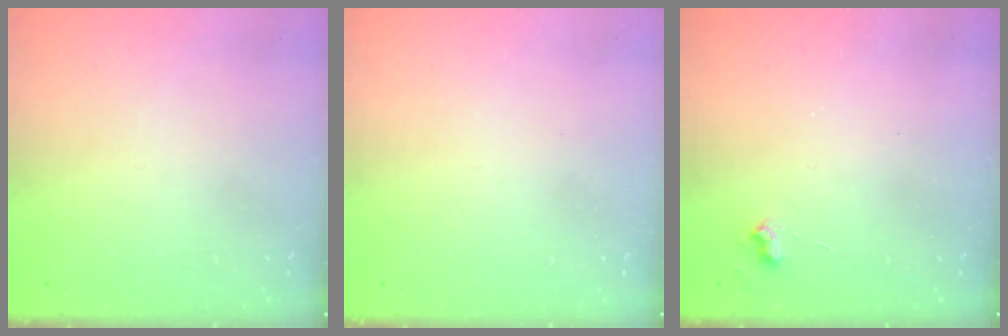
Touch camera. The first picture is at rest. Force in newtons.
{"total": 0.0}
{"total": 3.3, "press": 3.3, "slide": 0.5}